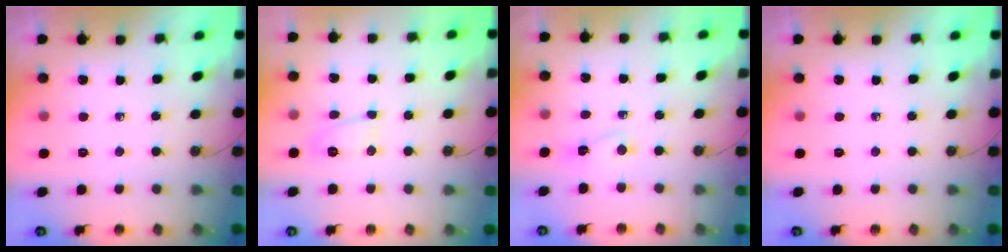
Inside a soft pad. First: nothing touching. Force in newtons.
{"total": 5.5, "press": 5.5, "slide": 0.3}
{"total": 2.1, "press": 2.1, "slide": 0.4}
{"total": 0.0}